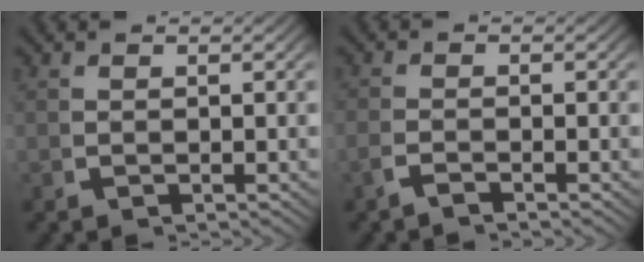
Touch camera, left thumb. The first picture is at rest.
{"total": 0.9, "force": [-0.7, -0.3, 0.3], "torque": [-0.005, -0.007, -0.016]}